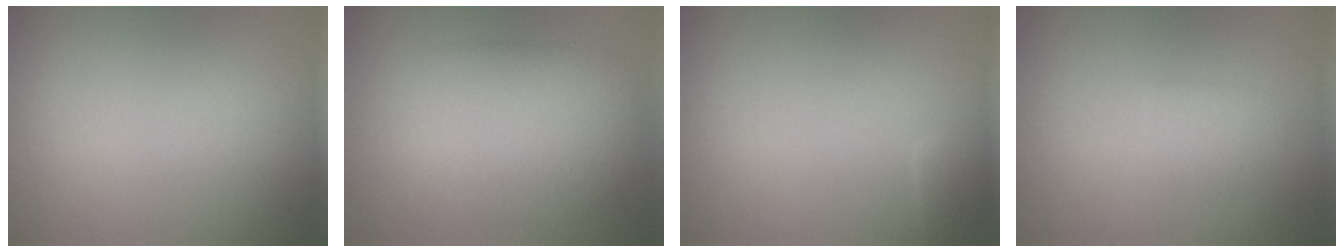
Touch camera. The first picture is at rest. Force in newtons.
{"total": 5.1, "press": 5.1, "slide": 0.4}
{"total": 0.9, "press": 0.9, "slide": 0.0}
{"total": 1.3, "press": 1.3, "slide": 0.1}